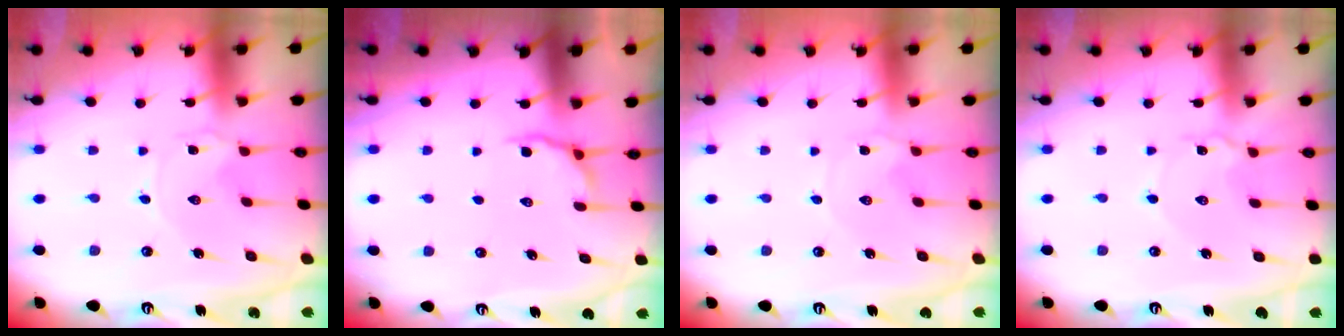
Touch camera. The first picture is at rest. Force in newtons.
{"total": 6.2, "press": 5.7, "slide": 2.5}
{"total": 0.8, "press": 0.7, "slide": 0.3}
{"total": 2.8, "press": 2.8, "slide": 0.3}